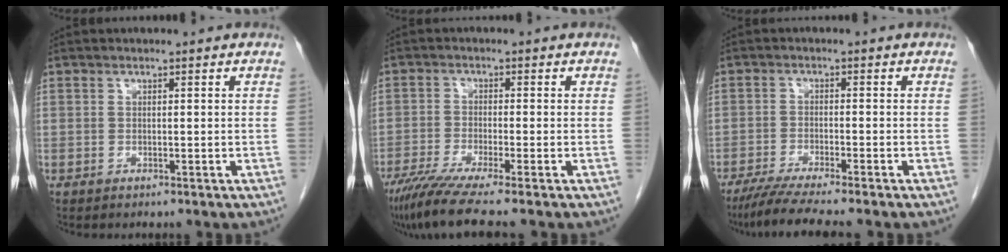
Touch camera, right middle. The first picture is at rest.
{"total": 8.3, "force": [-6.4, -1.0, 5.2], "torque": [-0.089, -0.029, -0.109]}
{"total": 7.6, "force": [-6.2, -0.9, 4.2], "torque": [-0.068, -0.026, -0.103]}